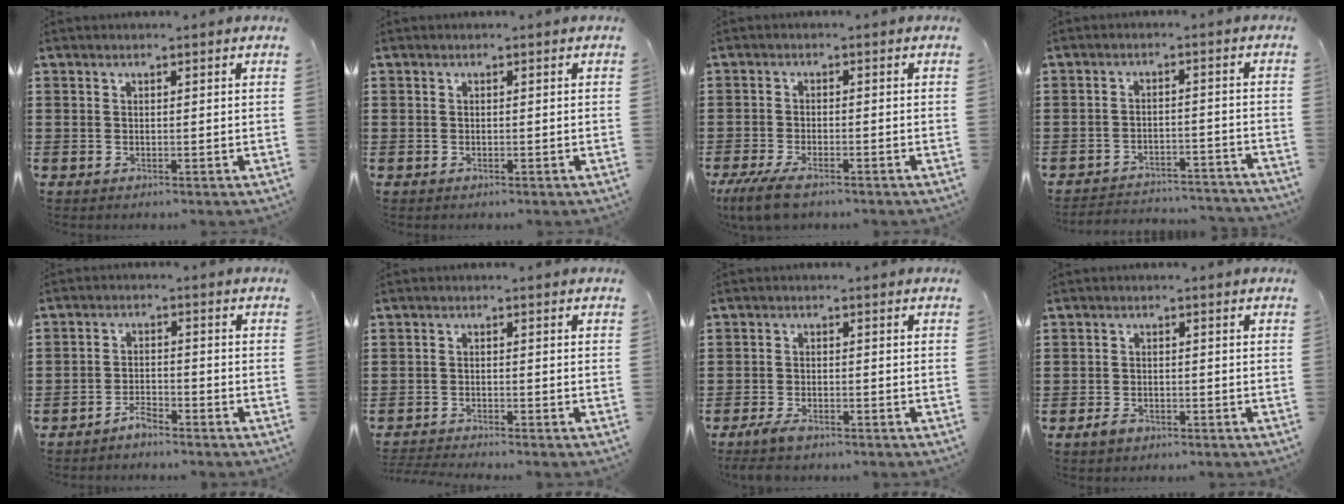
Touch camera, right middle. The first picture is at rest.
{"total": 0.0}
{"total": 4.0, "force": [-3.1, 0.7, 2.4], "torque": [-0.061, -0.010, -0.063]}
{"total": 3.7, "force": [-3.6, 0.3, 0.3], "torque": [-0.009, 0.003, -0.078]}
{"total": 2.9, "force": [-2.9, 0.6, 0.2], "torque": [-0.011, 0.002, -0.059]}
{"total": 2.1, "force": [-2.1, 0.0, 0.0], "torque": [-0.012, -0.003, -0.048]}
{"total": 2.6, "force": [-2.1, 0.7, 1.4], "torque": [-0.041, -0.003, -0.045]}
{"total": 2.0, "force": [-1.3, 1.2, 0.9], "torque": [-0.018, 0.003, -0.027]}